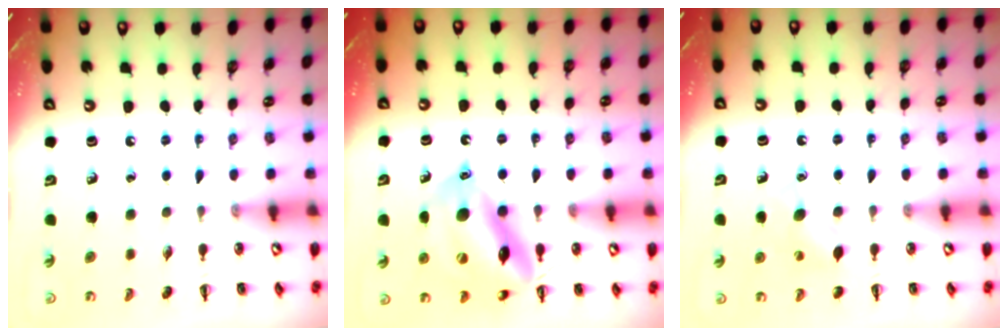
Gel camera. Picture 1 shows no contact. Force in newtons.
{"total": 16.1, "press": 16.0, "slide": 1.6}
{"total": 6.2, "press": 6.0, "slide": 1.4}